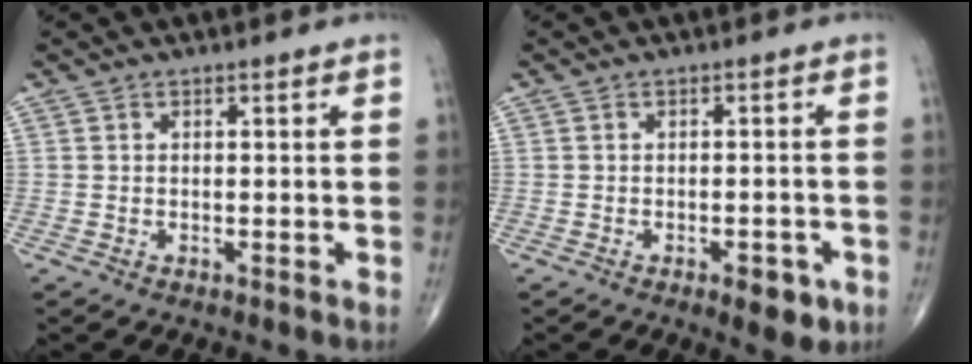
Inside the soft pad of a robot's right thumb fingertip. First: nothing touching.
{"total": 4.8, "force": [-2.3, 2.1, 3.6], "torque": [-0.033, 0.004, -0.024]}